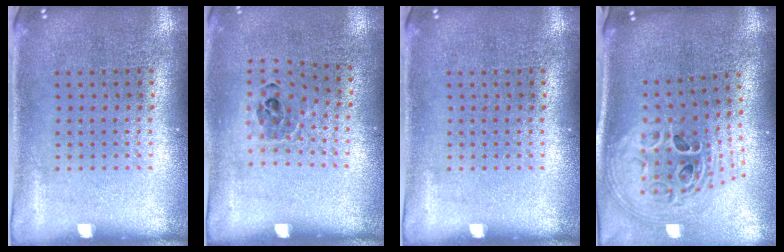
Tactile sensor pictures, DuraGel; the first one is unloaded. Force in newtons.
{"total": 0.9, "press": 0.8, "slide": 0.5}
{"total": 0.0}
{"total": 2.9, "press": 2.0, "slide": 2.1}